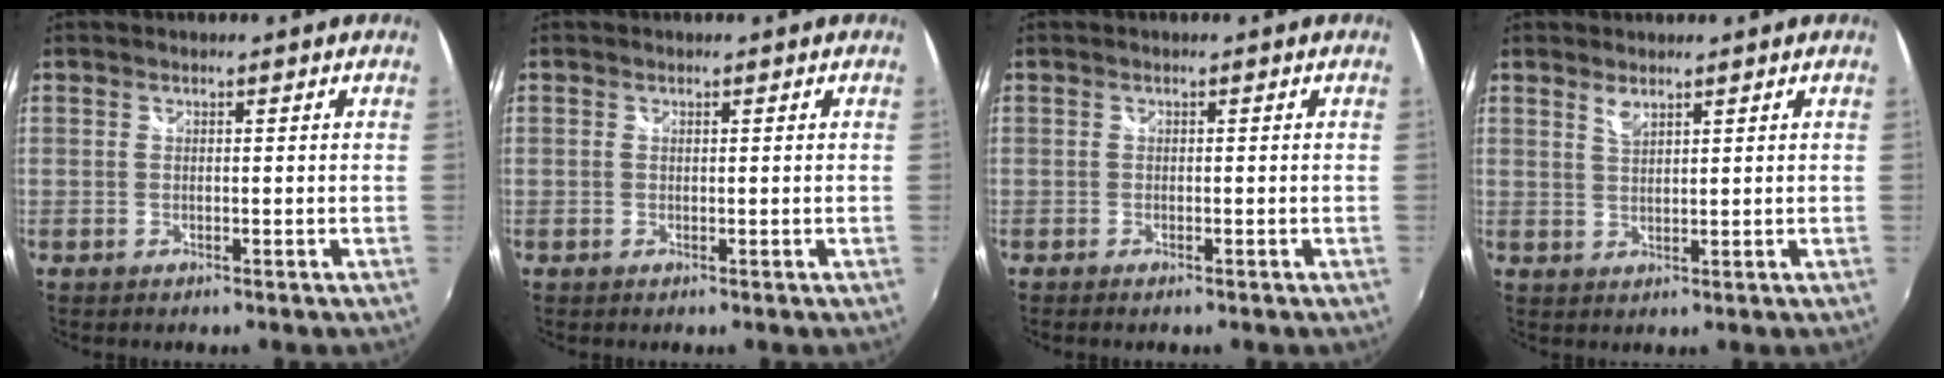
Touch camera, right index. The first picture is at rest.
{"total": 0.0}
{"total": 1.1, "force": [-0.8, 0.4, 0.5], "torque": [-0.012, -0.005, -0.016]}
{"total": 2.1, "force": [1.6, 0.6, 1.3], "torque": [-0.023, -0.001, 0.028]}